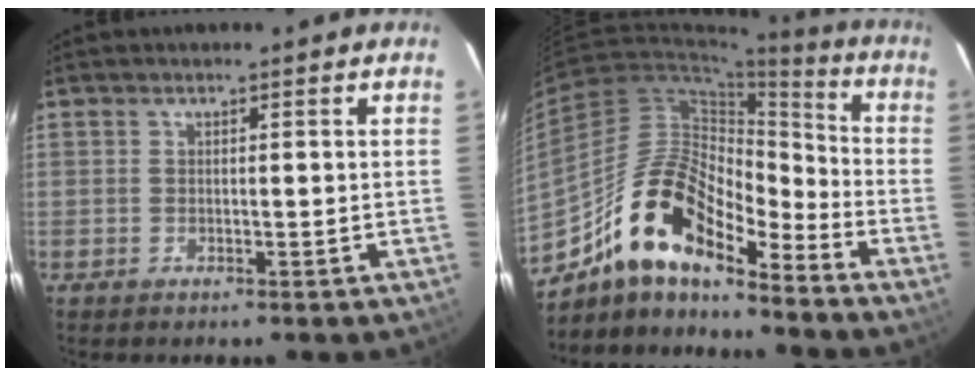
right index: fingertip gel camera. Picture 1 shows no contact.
{"total": 16.3, "force": [-12.3, 5.5, 9.1], "torque": [-0.161, 0.014, -0.237]}